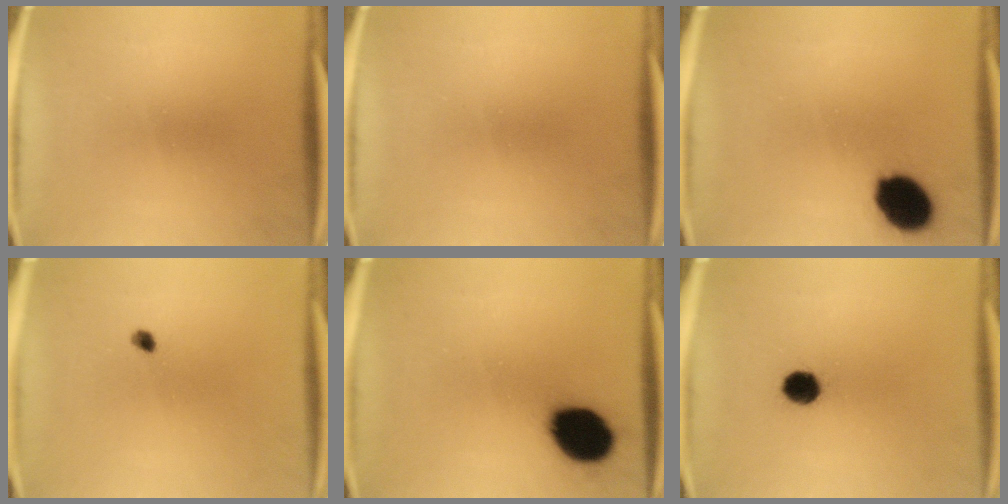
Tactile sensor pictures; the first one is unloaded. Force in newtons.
{"total": 0.0}
{"total": 11.9}
{"total": 1.2}
{"total": 14.5}
{"total": 5.4}